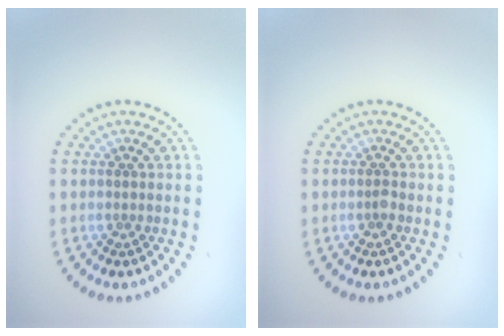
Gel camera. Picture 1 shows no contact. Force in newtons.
{"total": 0.7, "press": 0.6, "slide": 0.4}